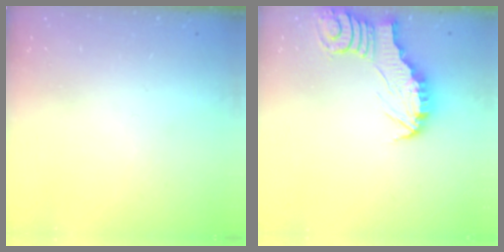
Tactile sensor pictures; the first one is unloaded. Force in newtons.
{"total": 2.8, "press": 2.7, "slide": 0.3}